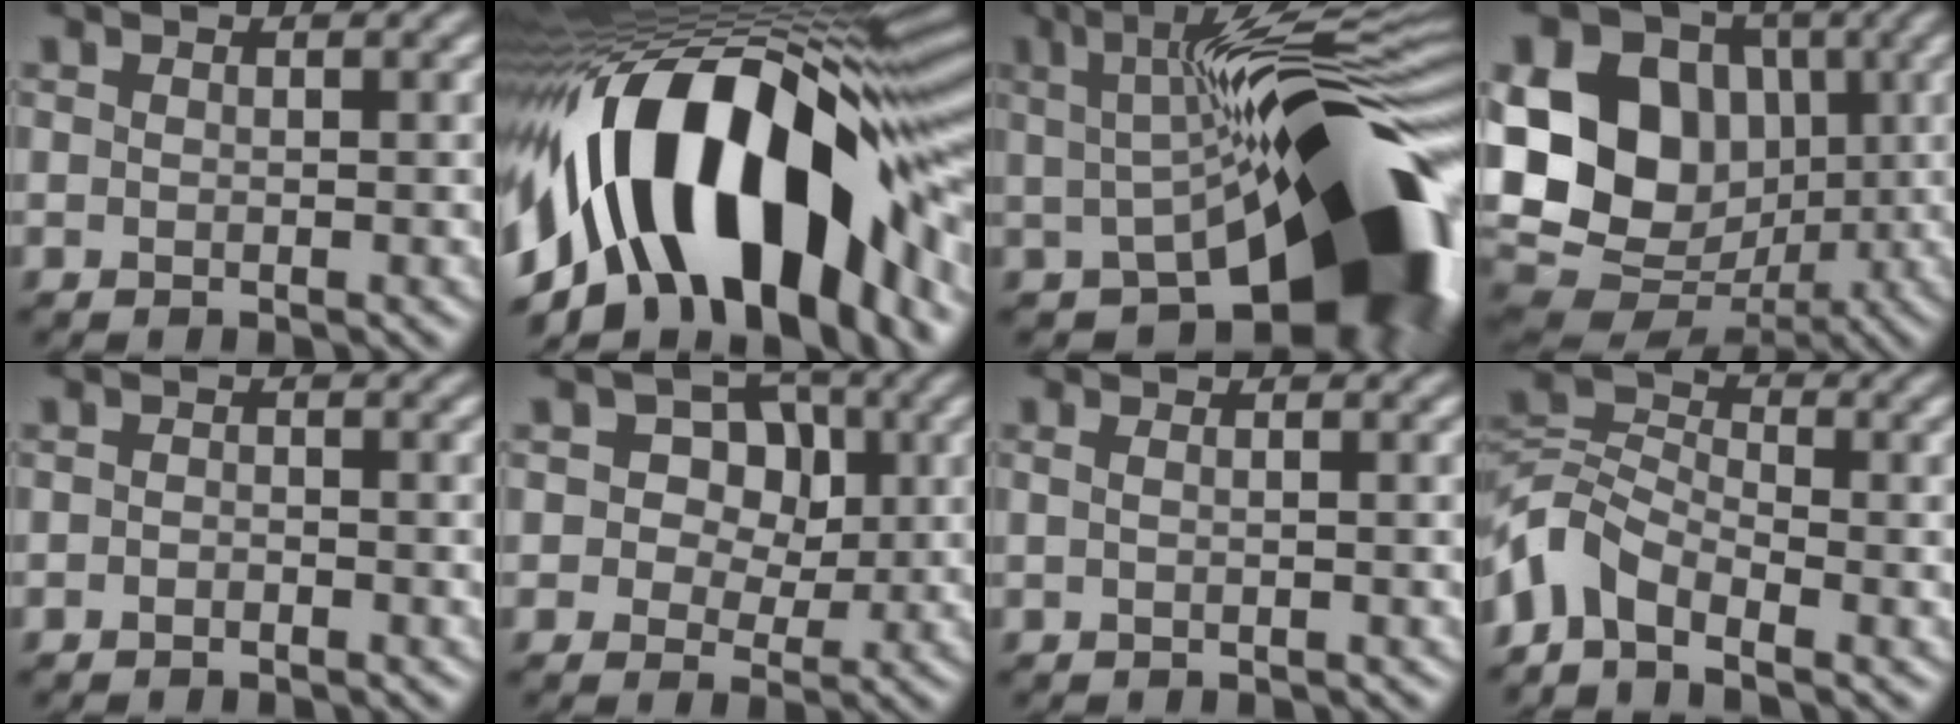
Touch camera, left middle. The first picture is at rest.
{"total": 18.2, "force": [-3.8, 9.6, 15.0], "torque": [-0.227, 0.024, -0.076]}
{"total": 17.8, "force": [-2.7, 7.6, 15.9], "torque": [-0.187, 0.005, -0.033]}
{"total": 16.5, "force": [1.0, 13.9, 8.8], "torque": [-0.194, 0.014, 0.006]}
{"total": 1.0, "force": [-0.8, 0.5, 0.2], "torque": [-0.003, 0.005, -0.016]}
{"total": 6.1, "force": [1.9, 5.1, 2.8], "torque": [-0.023, 0.024, 0.009]}
{"total": 0.8, "force": [0.0, 0.3, 0.8], "torque": [-0.014, -0.003, -0.009]}
{"total": 5.5, "force": [-3.8, 3.1, 2.6], "torque": [-0.052, 0.003, -0.090]}